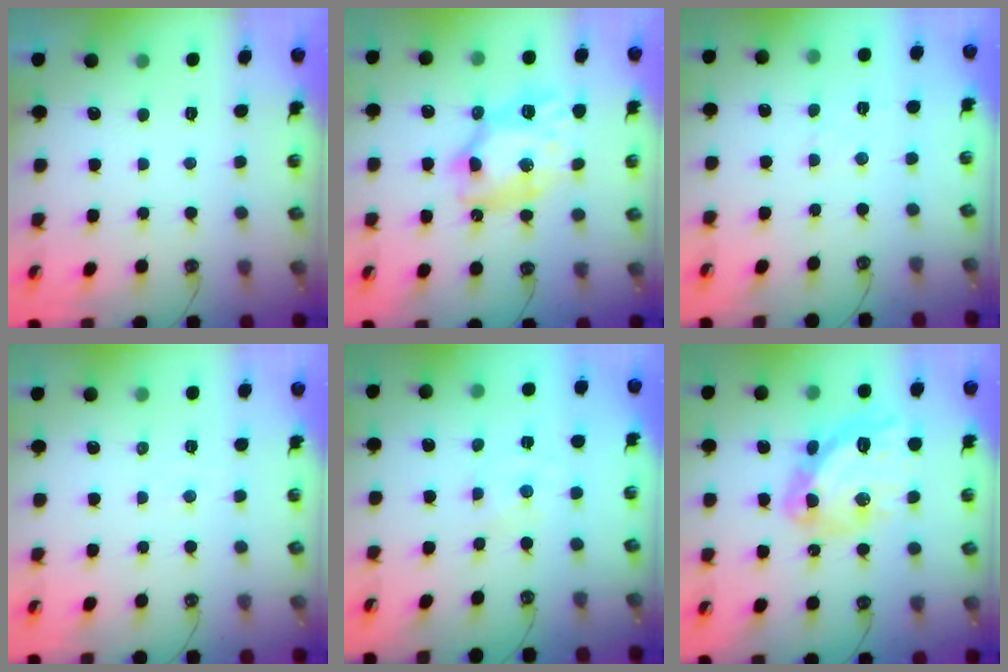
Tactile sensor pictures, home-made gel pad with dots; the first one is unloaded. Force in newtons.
{"total": 12.8, "press": 12.7, "slide": 1.3}
{"total": 2.2, "press": 2.2, "slide": 0.3}
{"total": 3.4, "press": 3.3, "slide": 0.5}
{"total": 0.0}
{"total": 16.9, "press": 16.8, "slide": 2.0}